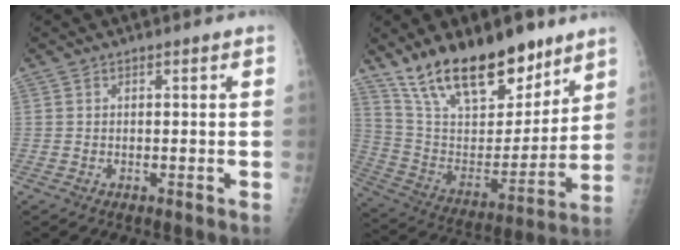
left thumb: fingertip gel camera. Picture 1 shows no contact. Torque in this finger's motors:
{"motor_torque": [1.64, 1.69, 1.24, -1.53, 0.44]}